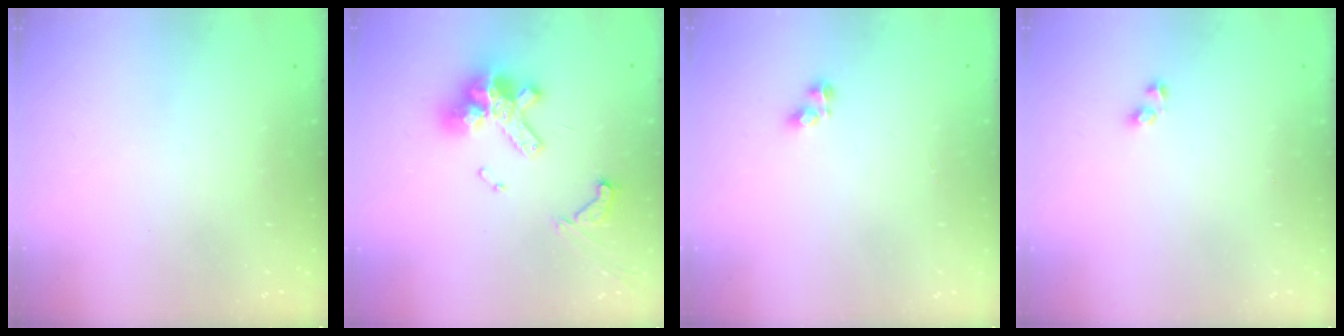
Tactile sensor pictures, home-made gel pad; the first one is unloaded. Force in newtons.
{"total": 14.0, "press": 13.8, "slide": 2.3}
{"total": 3.0, "press": 2.9, "slide": 0.6}
{"total": 2.9, "press": 2.7, "slide": 1.1}